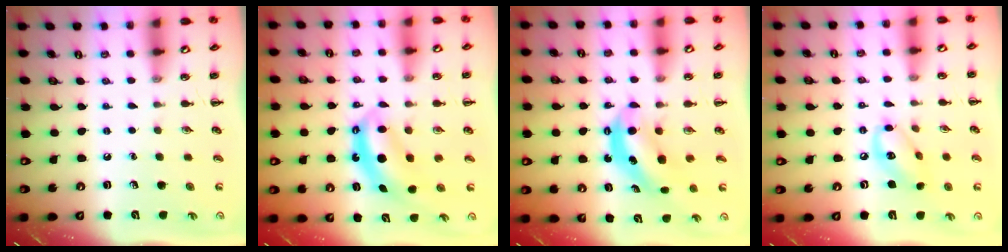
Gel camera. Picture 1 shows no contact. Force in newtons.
{"total": 6.2, "press": 6.2, "slide": 0.7}
{"total": 5.8, "press": 5.8, "slide": 0.5}
{"total": 9.4, "press": 9.2, "slide": 1.8}